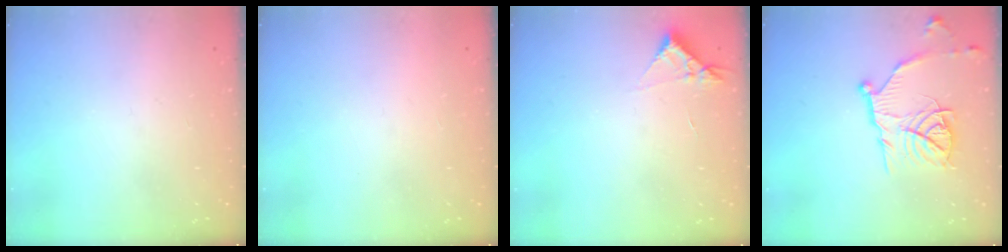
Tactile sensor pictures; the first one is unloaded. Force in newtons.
{"total": 1.5, "press": 1.5, "slide": 0.1}
{"total": 3.1, "press": 3.1, "slide": 0.5}
{"total": 14.6, "press": 14.5, "slide": 1.3}